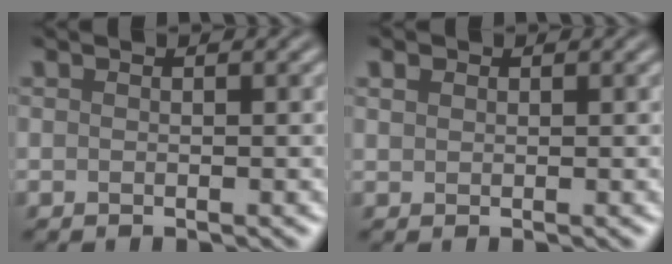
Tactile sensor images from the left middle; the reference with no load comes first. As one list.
[{"total": 0.9, "force": [0.5, 0.7, 0.3], "torque": [-0.005, 0.003, 0.009]}]